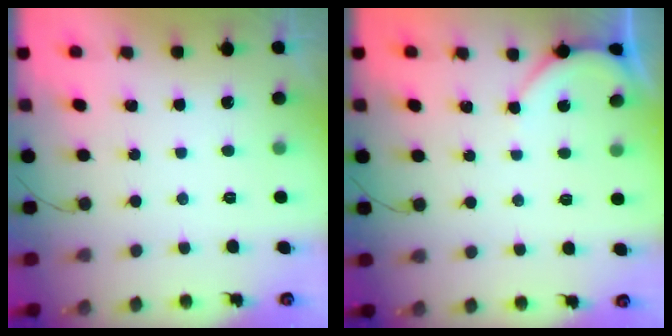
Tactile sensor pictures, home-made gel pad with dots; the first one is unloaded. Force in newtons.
{"total": 2.8, "press": 2.8, "slide": 0.4}